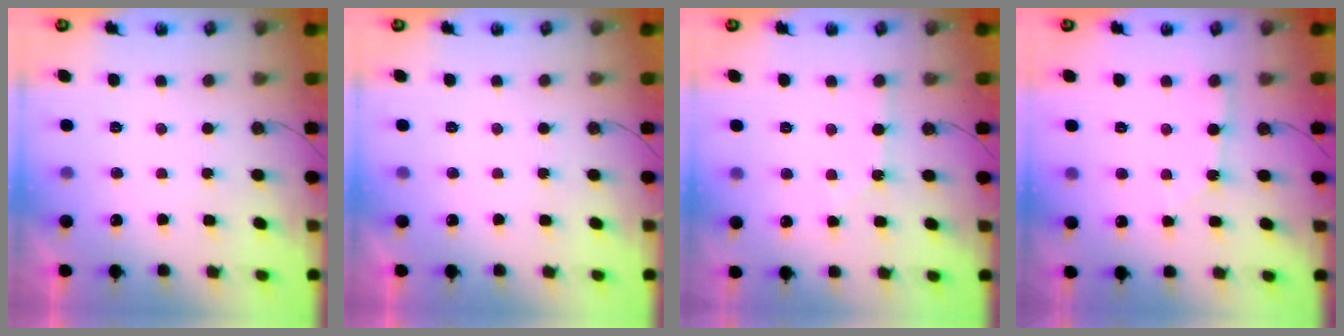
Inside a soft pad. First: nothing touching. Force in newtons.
{"total": 0.0}
{"total": 1.8, "press": 1.8, "slide": 0.3}
{"total": 2.2, "press": 2.2, "slide": 0.3}